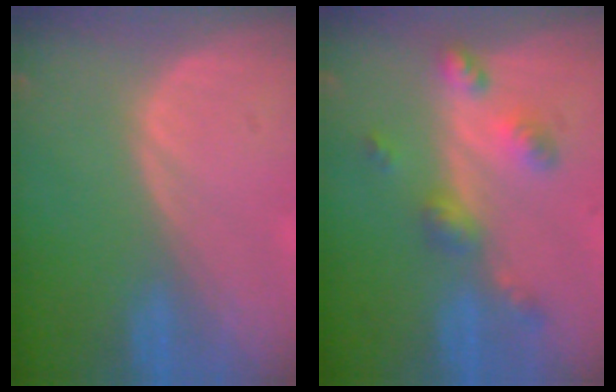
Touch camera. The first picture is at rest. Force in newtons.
{"total": 6.2, "press": 5.5, "slide": 3.0}